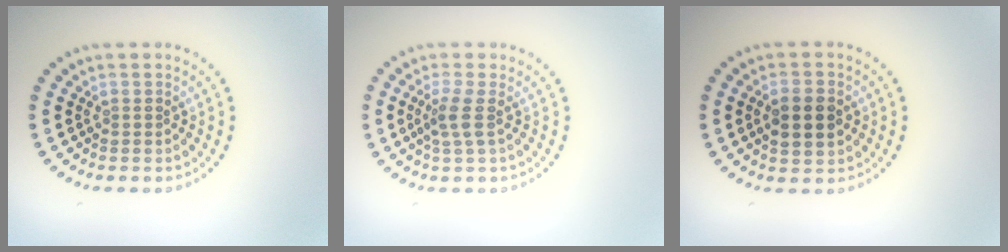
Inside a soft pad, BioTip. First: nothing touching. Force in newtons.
{"total": 2.0, "press": 1.6, "slide": 1.3}
{"total": 3.6, "press": 3.6, "slide": 0.2}